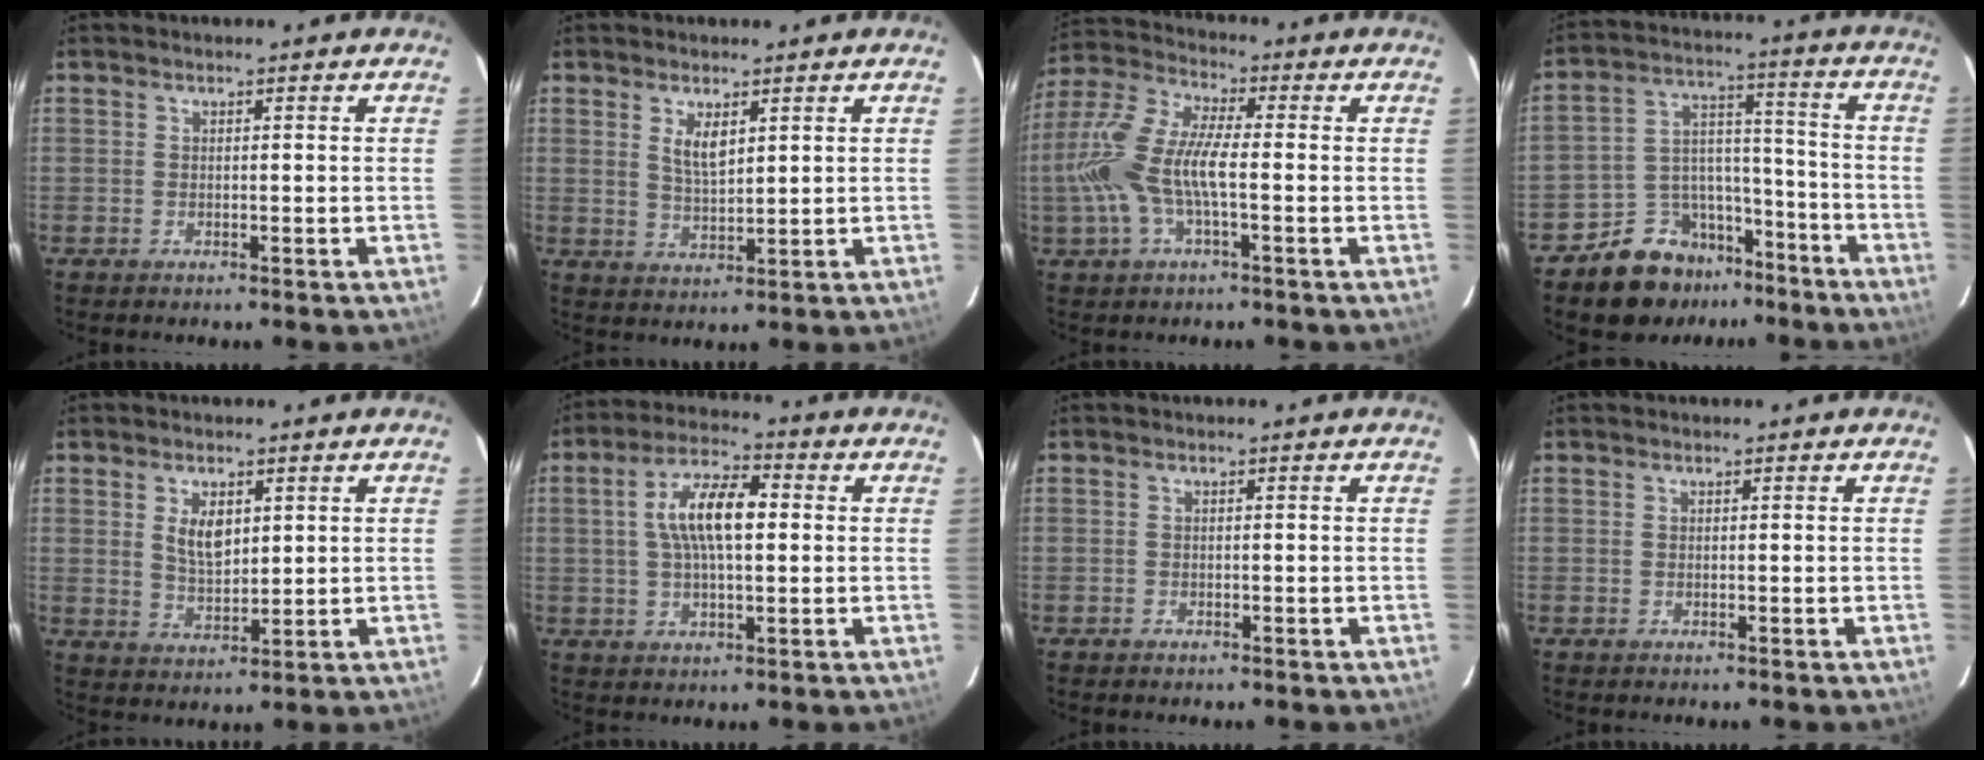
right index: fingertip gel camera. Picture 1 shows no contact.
{"total": 4.2, "force": [1.9, 1.6, 3.4], "torque": [-0.061, -0.004, 0.039]}
{"total": 13.2, "force": [-2.3, 4.0, 12.4], "torque": [-0.263, 0.003, -0.047]}
{"total": 12.1, "force": [-9.0, 7.5, 3.0], "torque": [-0.063, 0.061, -0.133]}
{"total": 5.6, "force": [1.9, 3.0, 4.3], "torque": [-0.075, 0.000, 0.040]}
{"total": 10.2, "force": [1.2, 3.9, 9.4], "torque": [-0.173, 0.020, 0.019]}
{"total": 0.9, "force": [-0.7, 0.6, 0.0], "torque": [-0.003, 0.002, -0.010]}
{"total": 0.0}